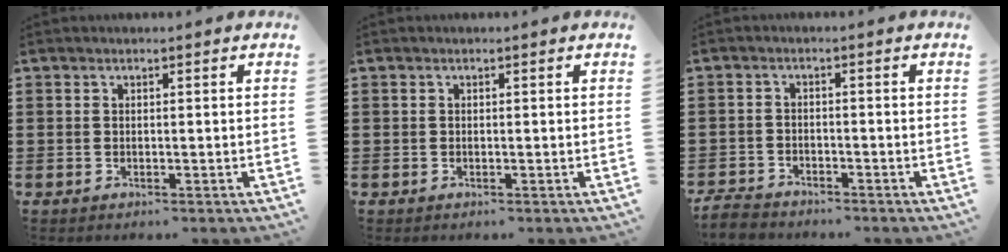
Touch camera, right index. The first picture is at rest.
{"total": 0.0}
{"total": 3.0, "force": [-2.9, 0.6, 0.4], "torque": [-0.018, 0.001, -0.063]}